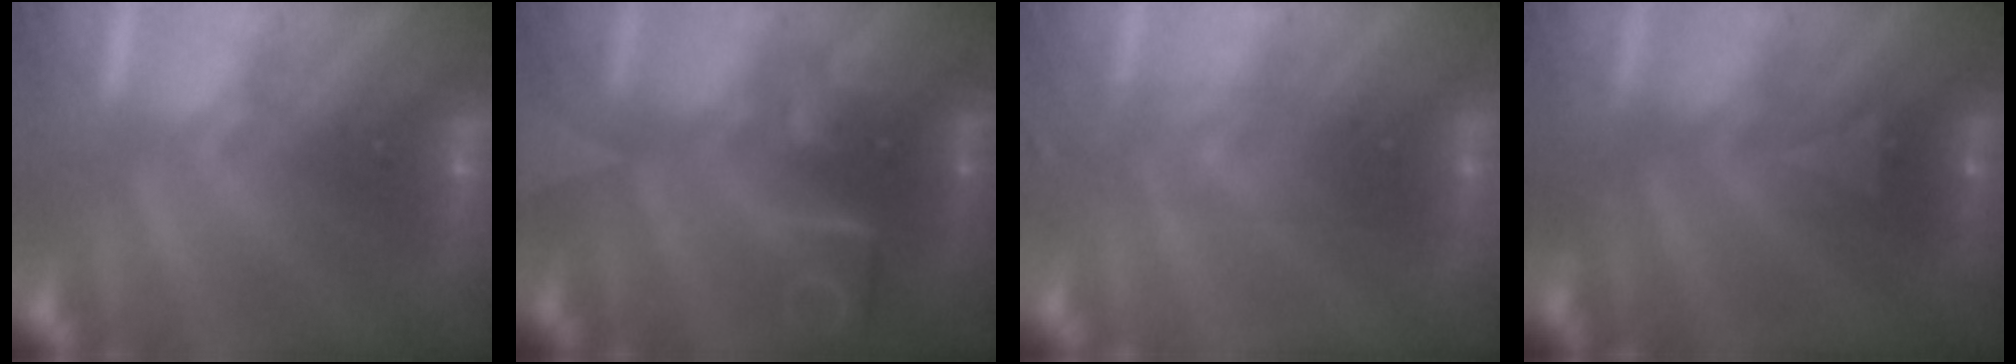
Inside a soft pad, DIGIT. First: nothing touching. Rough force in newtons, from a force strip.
{"total": 2.2}
{"total": 2.8}
{"total": 2.9}